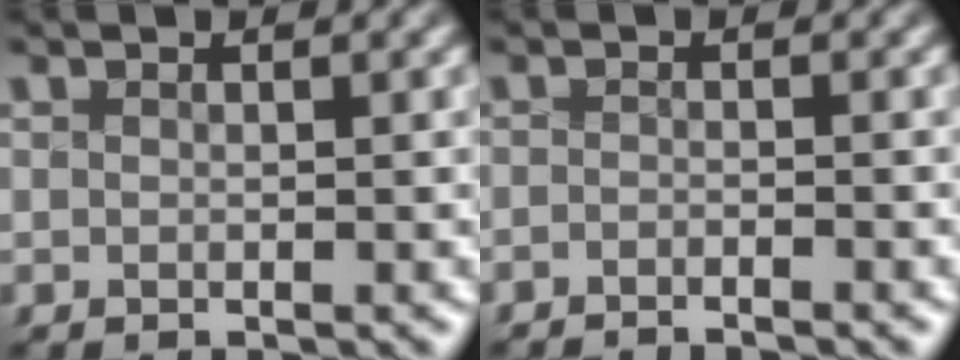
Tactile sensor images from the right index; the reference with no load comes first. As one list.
[{"total": 2.3, "force": [-2.3, 0.0, -0.2], "torque": [0.004, -0.001, -0.042]}]